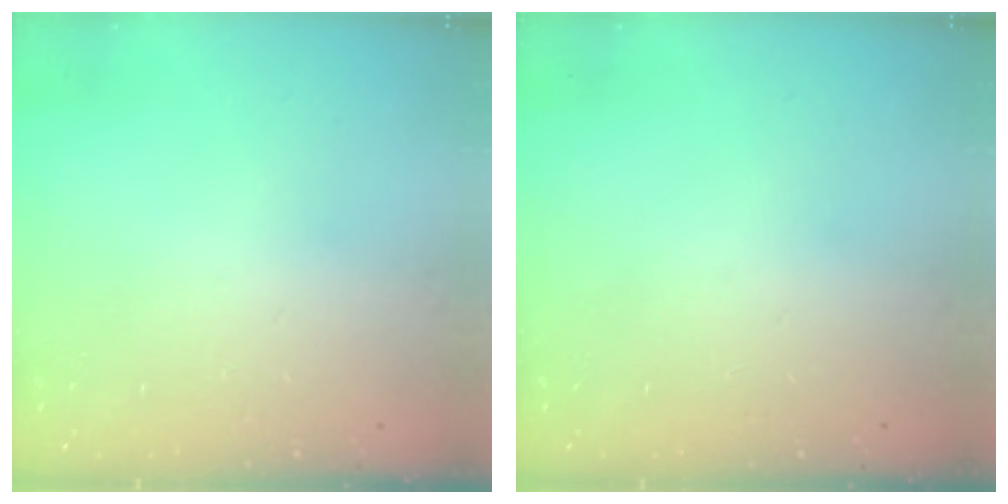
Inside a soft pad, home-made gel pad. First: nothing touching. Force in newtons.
{"total": 0.0}